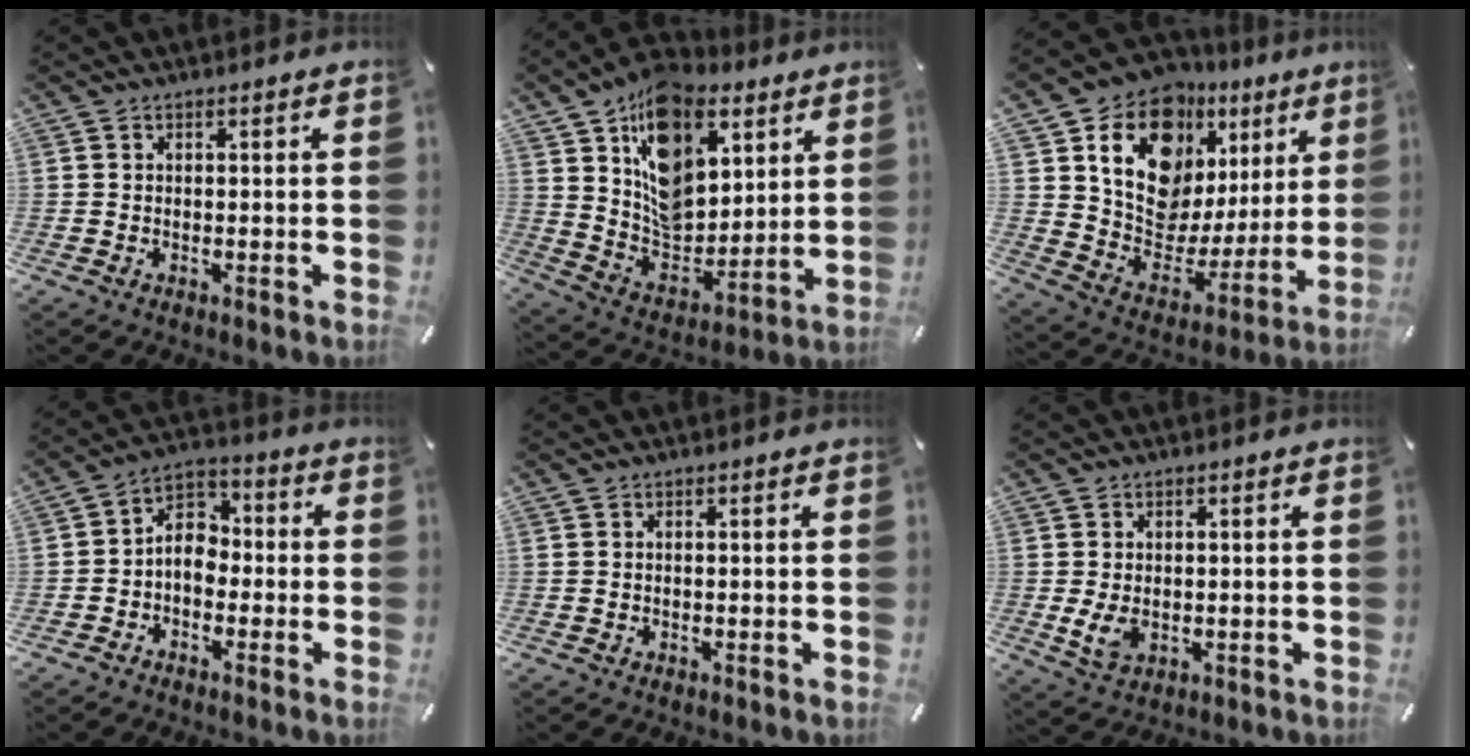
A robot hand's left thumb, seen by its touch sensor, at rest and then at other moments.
{"total": 17.0, "force": [8.3, 12.0, 8.6], "torque": [-0.146, -0.052, 0.155]}
{"total": 16.4, "force": [9.9, 10.9, 7.3], "torque": [-0.127, -0.076, 0.174]}
{"total": 6.7, "force": [-1.9, 5.3, 3.5], "torque": [-0.071, 0.019, -0.037]}
{"total": 0.0}
{"total": 4.5, "force": [-0.3, 3.2, 3.2], "torque": [-0.069, -0.006, -0.007]}